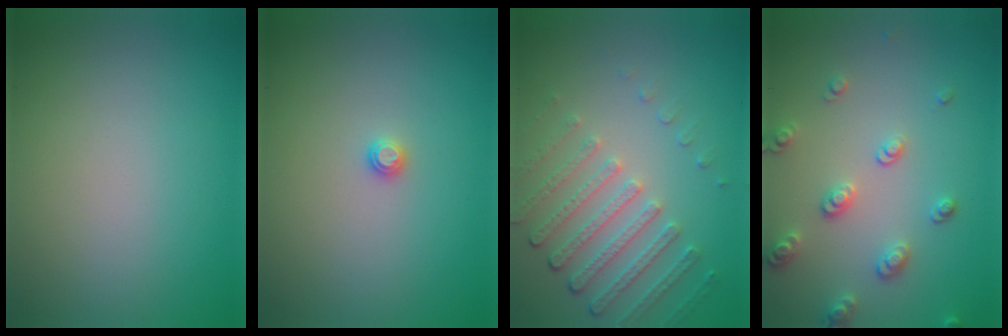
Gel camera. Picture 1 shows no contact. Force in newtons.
{"total": 0.8, "press": 0.8, "slide": 0.1}
{"total": 4.5, "press": 3.3, "slide": 3.1}
{"total": 2.7, "press": 2.7, "slide": 0.5}